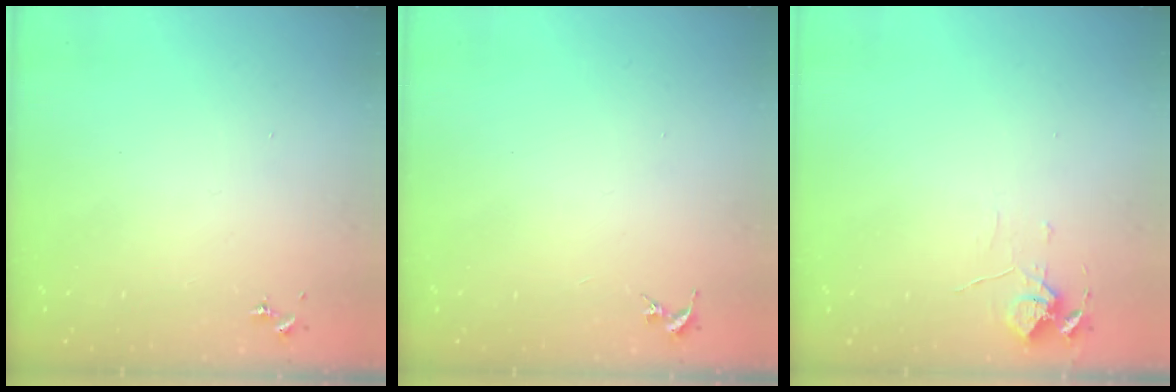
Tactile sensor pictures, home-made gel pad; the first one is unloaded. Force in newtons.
{"total": 0.0}
{"total": 6.8, "press": 6.8, "slide": 0.5}